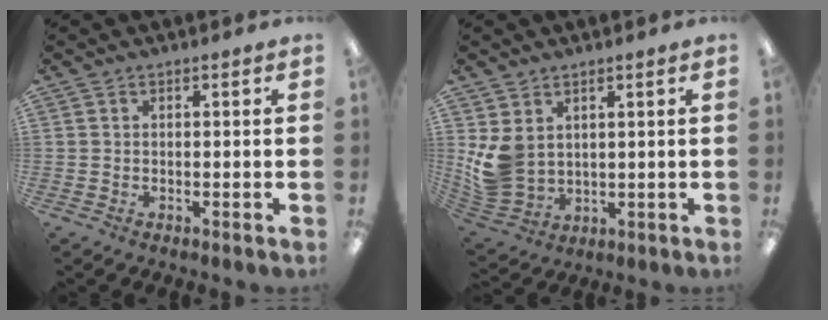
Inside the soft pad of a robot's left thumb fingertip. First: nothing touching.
{"total": 8.1, "force": [2.2, 6.3, 4.4], "torque": [-0.106, -0.012, 0.047]}